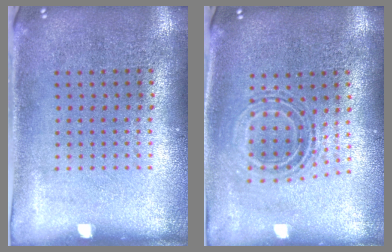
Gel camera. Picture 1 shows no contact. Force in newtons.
{"total": 0.9, "press": 0.8, "slide": 0.3}